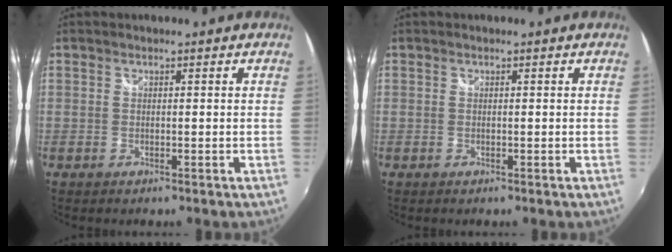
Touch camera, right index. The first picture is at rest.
{"total": 0.0}